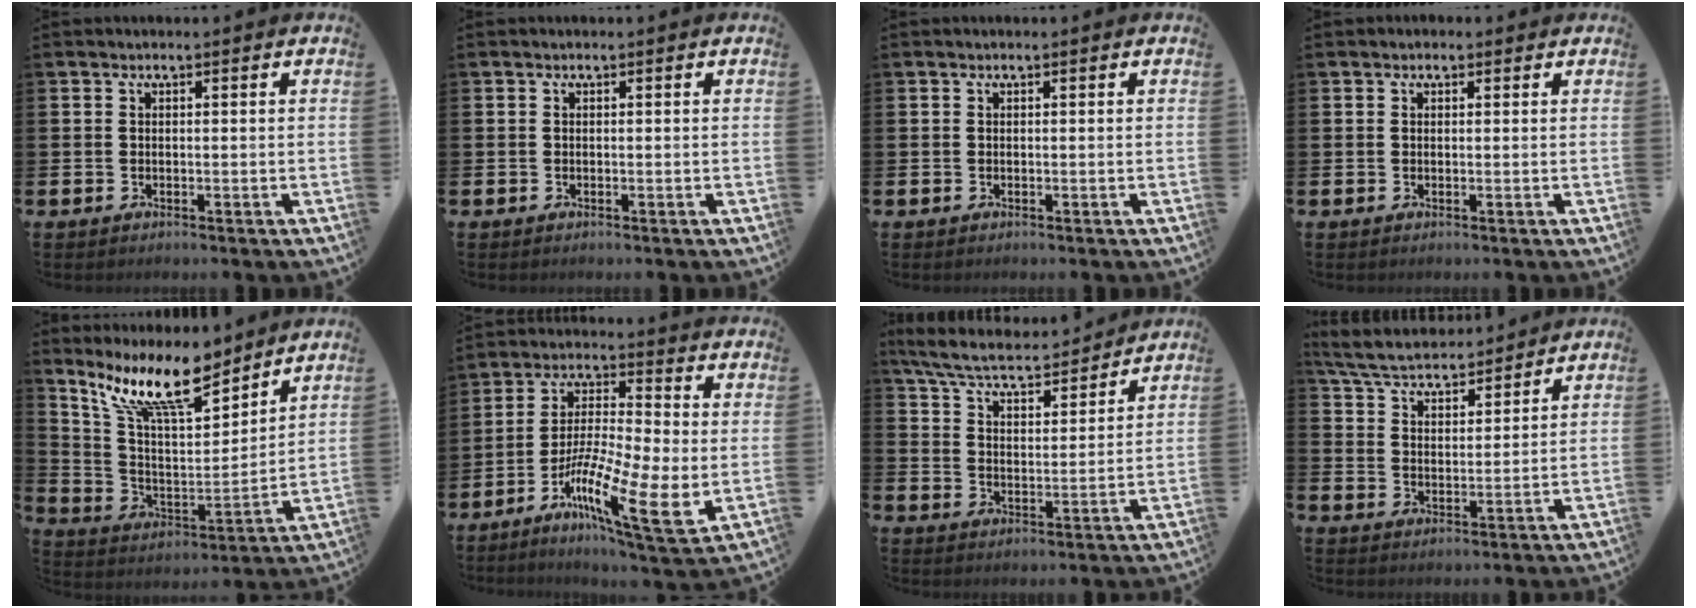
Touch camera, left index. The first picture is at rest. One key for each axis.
{"total": 0.0}
{"total": 0.0}
{"total": 0.7, "fx": 0.5, "fy": 0.4, "fz": 0.2, "tx": 0.012, "ty": -0.002, "tz": 0.006}
{"total": 13.0, "fx": 10.3, "fy": 3.4, "fz": 7.2, "tx": -0.155, "ty": -0.054, "tz": 0.181}
{"total": 11.2, "fx": -4.1, "fy": 1.6, "fz": 10.3, "tx": -0.190, "ty": -0.034, "tz": -0.082}
{"total": 6.6, "fx": 6.1, "fy": 1.1, "fz": 2.3, "tx": -0.069, "ty": -0.044, "tz": 0.102}
{"total": 5.5, "fx": 5.4, "fy": 1.0, "fz": 0.7, "tx": -0.033, "ty": -0.037, "tz": 0.094}